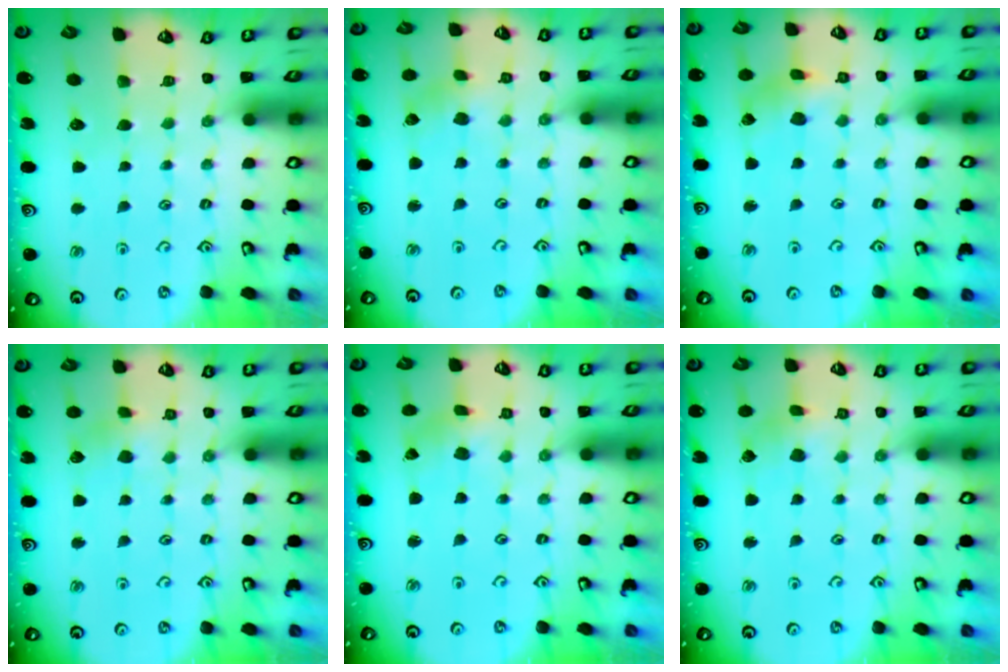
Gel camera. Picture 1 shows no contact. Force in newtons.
{"total": 1.6, "press": 1.6, "slide": 0.1}
{"total": 3.1, "press": 3.1, "slide": 0.4}
{"total": 2.7, "press": 2.6, "slide": 0.5}
{"total": 0.0}
{"total": 2.5, "press": 2.5, "slide": 0.3}